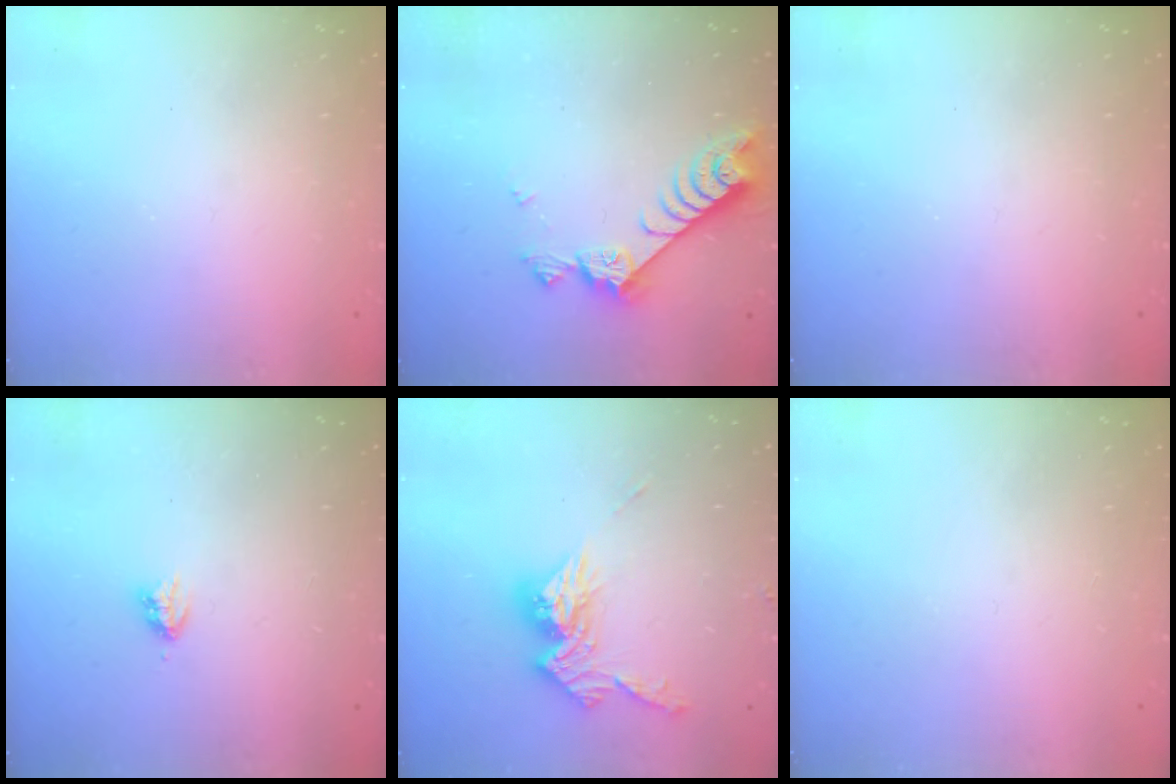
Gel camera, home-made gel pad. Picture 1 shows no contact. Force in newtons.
{"total": 7.7, "press": 7.6, "slide": 1.2}
{"total": 0.0}
{"total": 2.9, "press": 2.9, "slide": 0.5}
{"total": 12.8, "press": 12.7, "slide": 1.1}
{"total": 0.0}